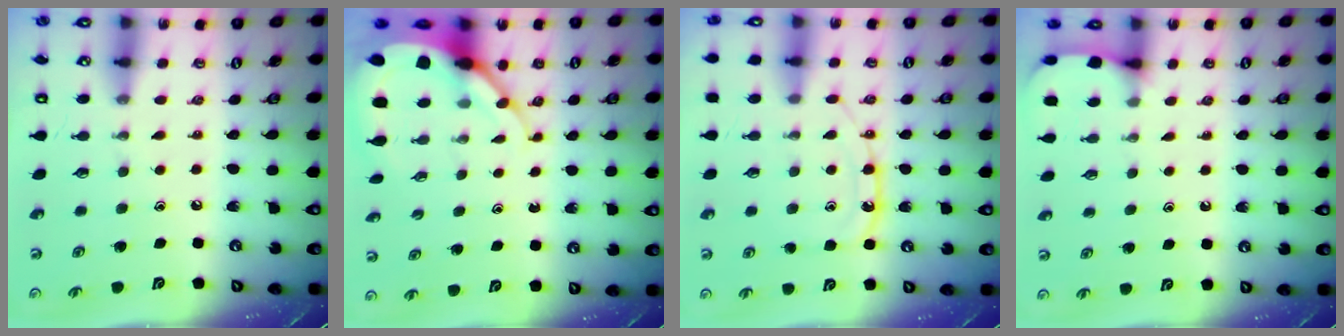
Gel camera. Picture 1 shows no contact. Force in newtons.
{"total": 7.9, "press": 7.9, "slide": 0.9}
{"total": 11.6, "press": 11.6, "slide": 1.0}
{"total": 3.3, "press": 3.3, "slide": 0.3}